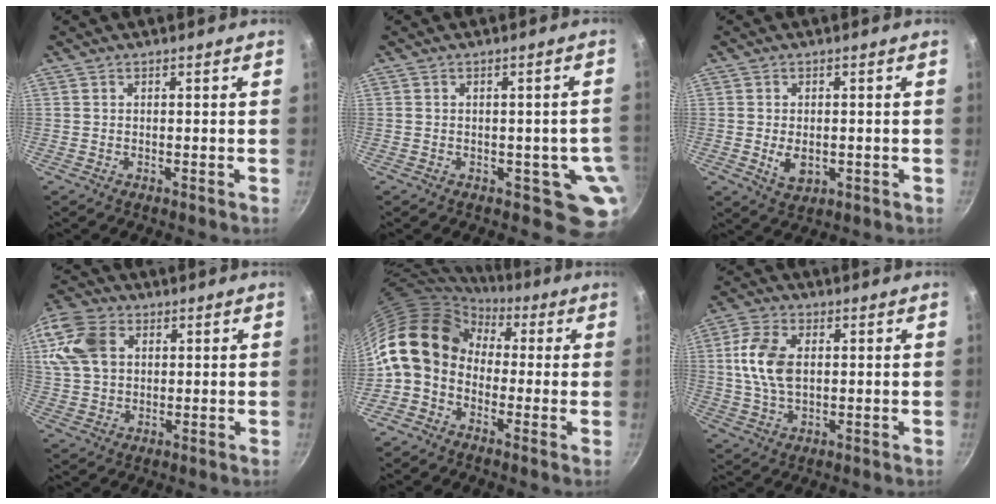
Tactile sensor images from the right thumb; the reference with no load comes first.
{"total": 5.9, "force": [-1.2, 4.3, 4.0], "torque": [-0.006, 0.002, -0.014]}
{"total": 4.7, "force": [-0.7, 3.1, 3.5], "torque": [-0.050, -0.005, -0.004]}
{"total": 13.8, "force": [3.6, 10.4, 8.3], "torque": [-0.163, 0.012, 0.062]}
{"total": 13.8, "force": [0.6, 10.8, 8.5], "torque": [-0.125, 0.036, -0.017]}
{"total": 9.7, "force": [1.4, 6.0, 7.6], "torque": [-0.143, 0.008, 0.023]}